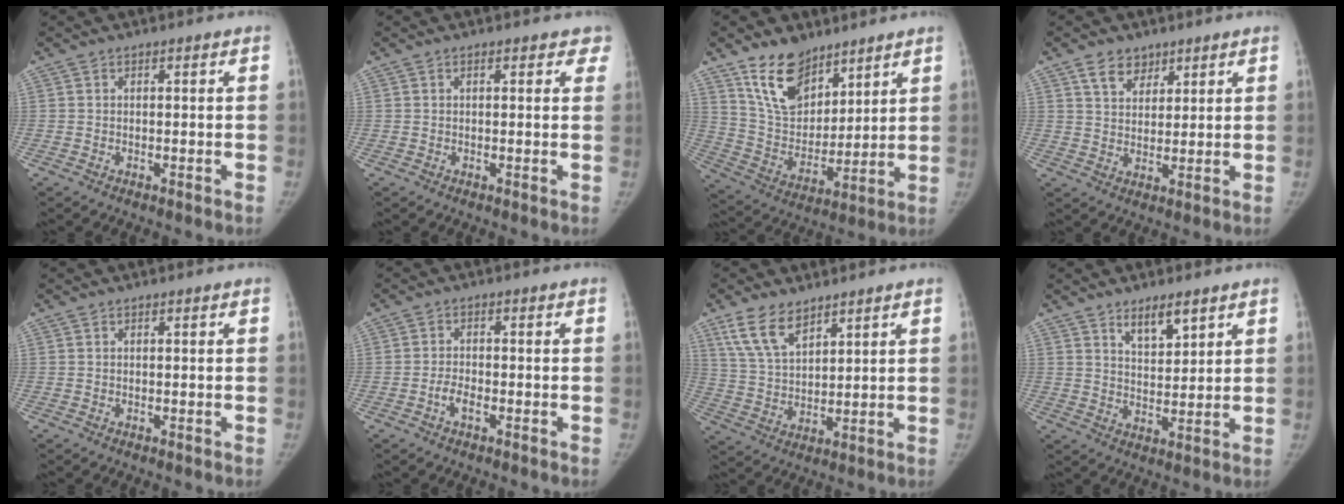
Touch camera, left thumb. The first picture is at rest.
{"total": 3.1, "force": [2.1, 1.5, 1.6], "torque": [0.015, 0.000, 0.013]}
{"total": 13.9, "force": [9.5, 8.0, 6.2], "torque": [-0.074, -0.061, 0.189]}
{"total": 5.5, "force": [3.5, 3.7, 1.9], "torque": [-0.005, -0.025, 0.067]}
{"total": 0.0}
{"total": 2.6, "force": [-1.4, 1.3, 1.8], "torque": [-0.031, 0.011, -0.027]}
{"total": 9.0, "force": [6.0, 4.4, 4.9], "torque": [-0.079, -0.027, 0.127]}
{"total": 6.0, "force": [4.1, 2.3, 3.8], "torque": [-0.044, -0.033, 0.071]}